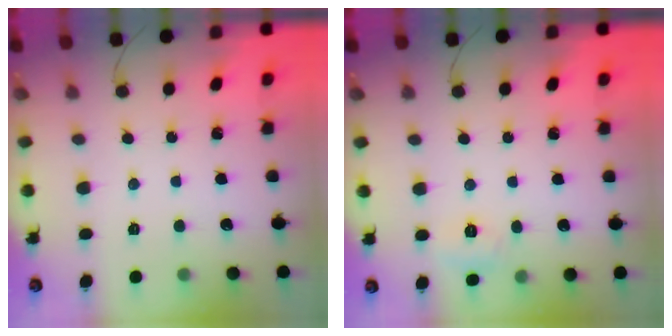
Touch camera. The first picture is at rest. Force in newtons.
{"total": 3.9, "press": 3.7, "slide": 1.1}